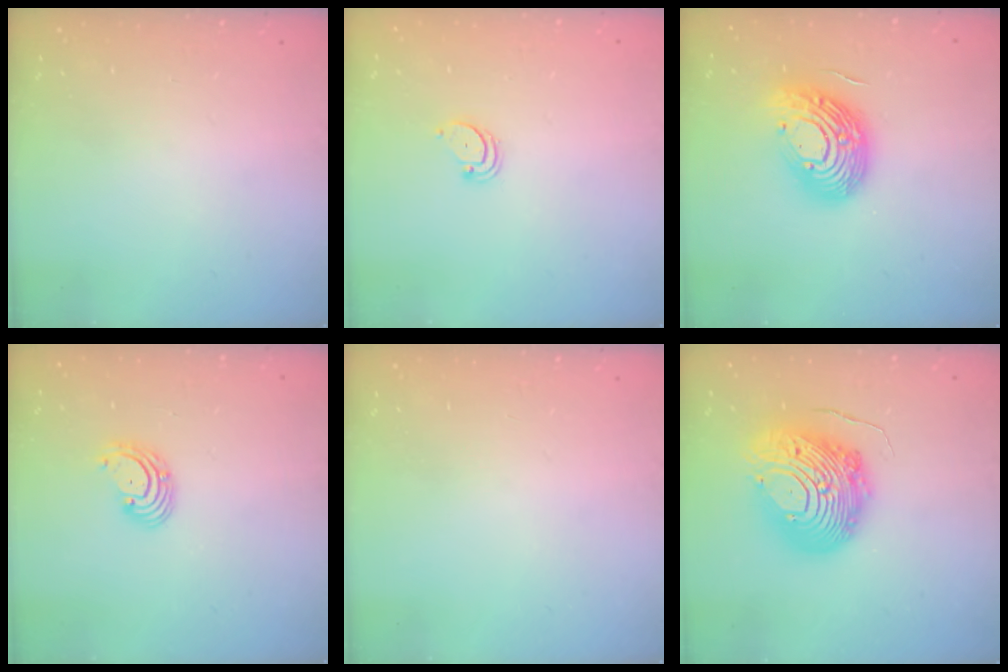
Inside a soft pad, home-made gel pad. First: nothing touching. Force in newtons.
{"total": 1.8, "press": 1.8, "slide": 0.2}
{"total": 17.0, "press": 16.9, "slide": 1.2}
{"total": 2.7, "press": 2.7, "slide": 0.3}
{"total": 0.0}
{"total": 16.1, "press": 16.0, "slide": 1.8}